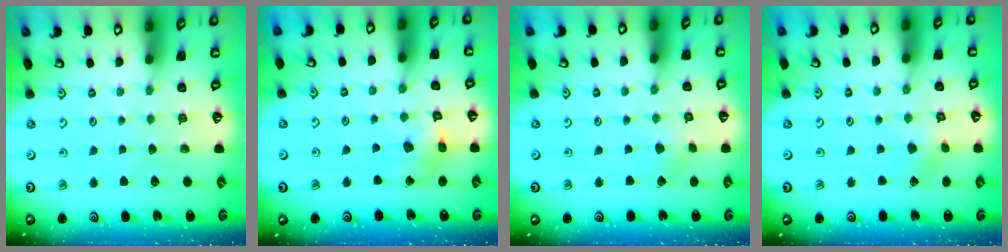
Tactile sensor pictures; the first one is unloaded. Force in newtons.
{"total": 10.1, "press": 10.0, "slide": 1.4}
{"total": 2.6, "press": 2.6, "slide": 0.2}
{"total": 2.2, "press": 2.2, "slide": 0.2}